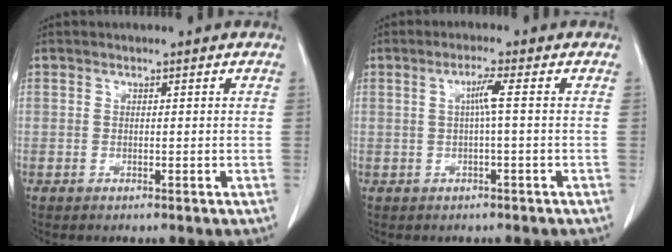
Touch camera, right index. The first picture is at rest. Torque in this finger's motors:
{"motor_torque": [0.43, 0.06, 0.06, 0.05]}